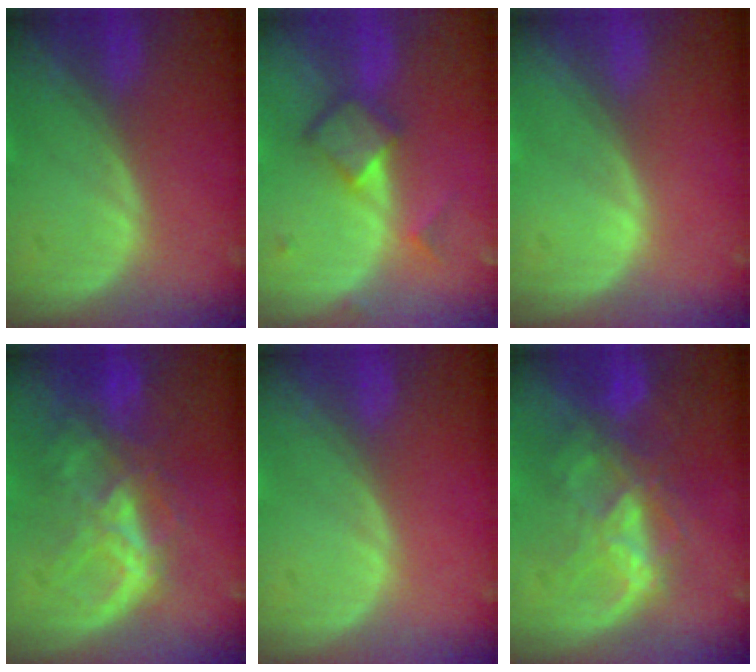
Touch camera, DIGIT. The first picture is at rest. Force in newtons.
{"total": 4.9, "press": 4.8, "slide": 0.9}
{"total": 0.0}
{"total": 8.8, "press": 7.6, "slide": 4.5}
{"total": 0.0}
{"total": 8.7, "press": 7.5, "slide": 4.3}